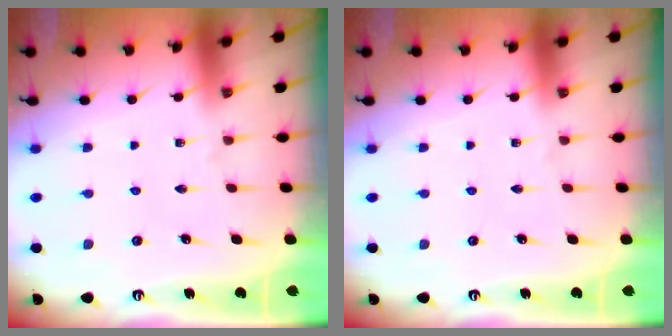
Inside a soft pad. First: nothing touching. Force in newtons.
{"total": 0.0}